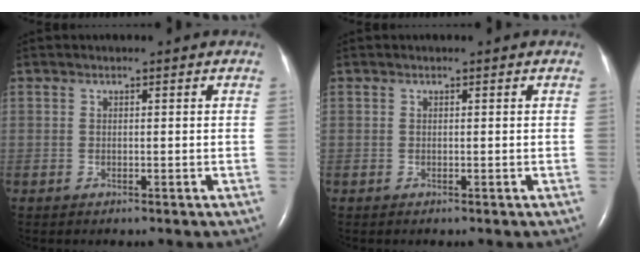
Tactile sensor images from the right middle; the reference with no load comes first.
{"total": 0.0}